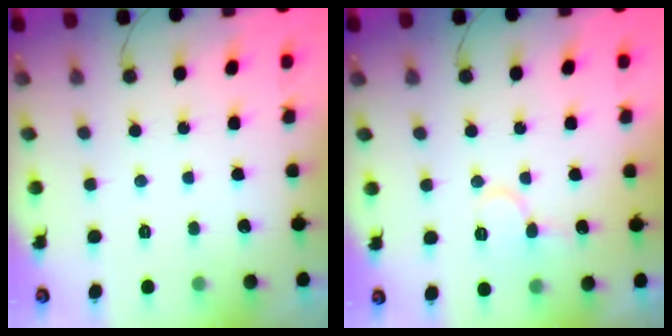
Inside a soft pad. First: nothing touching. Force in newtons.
{"total": 8.7, "press": 8.7, "slide": 1.0}